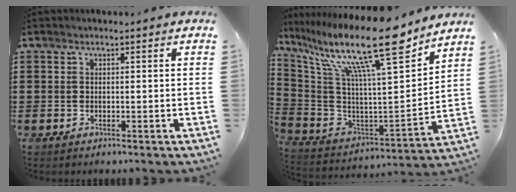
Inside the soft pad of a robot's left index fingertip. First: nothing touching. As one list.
[{"total": 18.1, "force": [12.8, 2.7, 12.5], "torque": [-0.245, -0.078, 0.203]}]